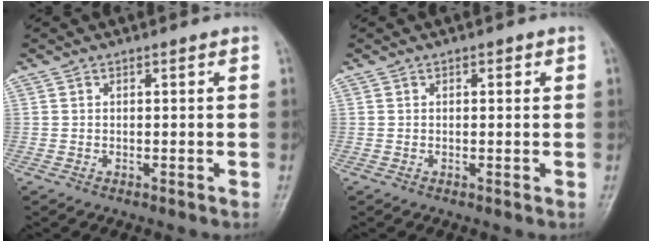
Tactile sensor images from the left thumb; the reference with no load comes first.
{"total": 0.6, "force": [0.3, 0.4, 0.3], "torque": [0.001, 0.000, 0.002]}